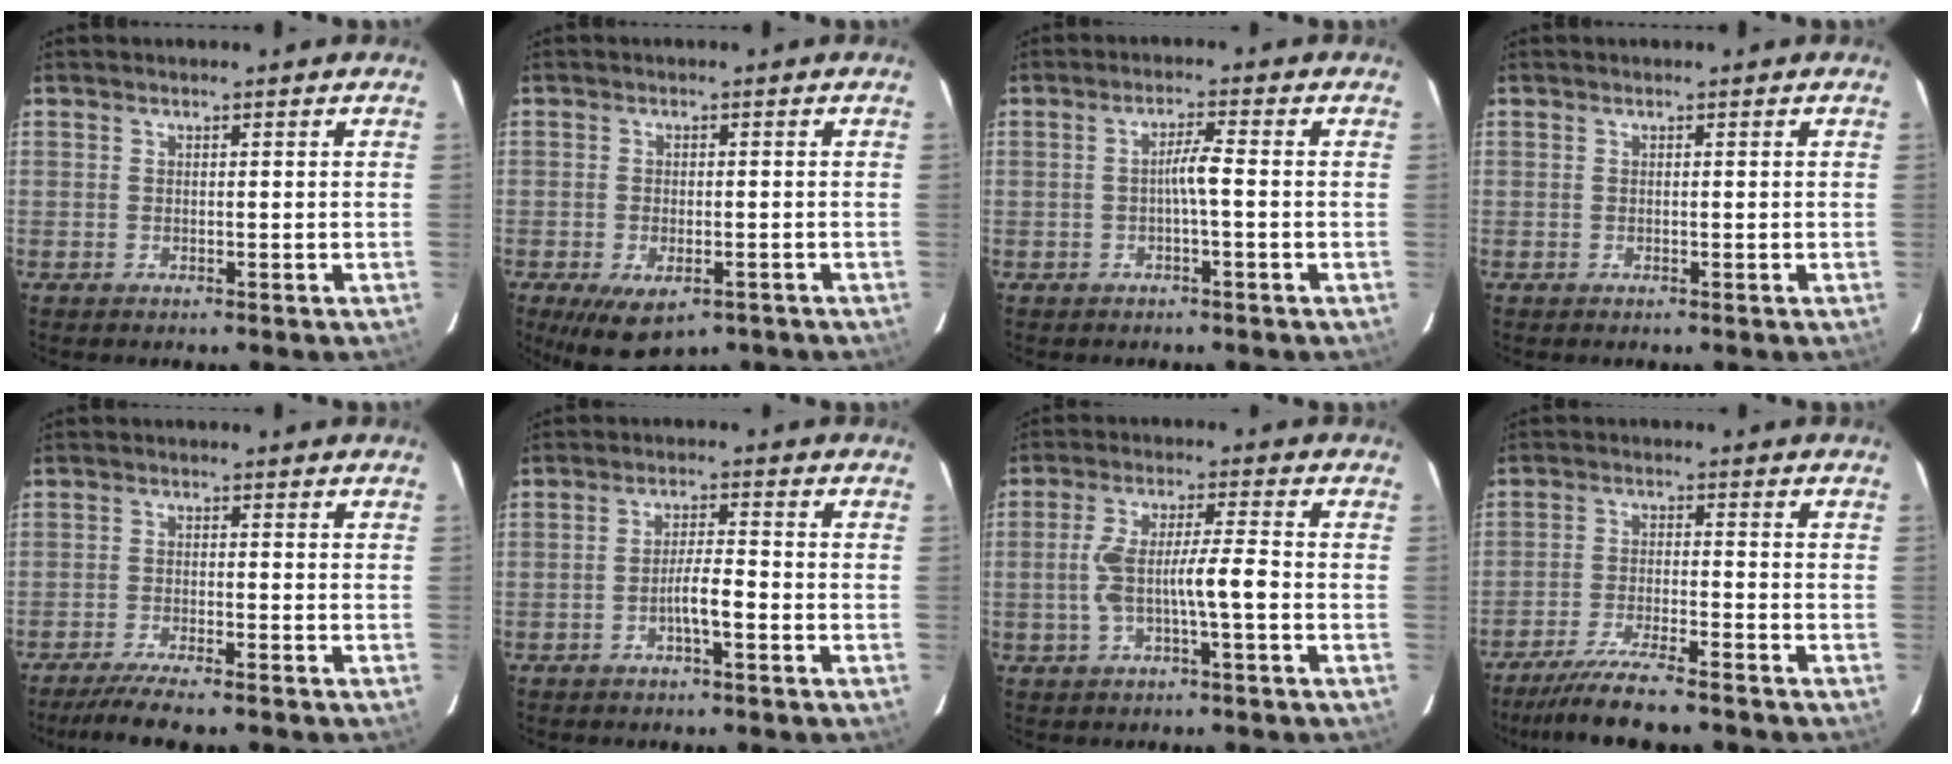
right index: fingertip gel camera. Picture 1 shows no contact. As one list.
[{"total": 8.0, "force": [-5.0, 3.7, 5.0], "torque": [-0.083, -0.011, -0.073]}, {"total": 2.9, "force": [-0.5, -0.1, 2.9], "torque": [-0.049, 0.004, -0.008]}, {"total": 0.0}, {"total": 7.3, "force": [-6.2, 0.2, 3.9], "torque": [-0.059, -0.019, -0.101]}, {"total": 4.0, "force": [-1.7, 0.4, 3.6], "torque": [-0.062, 0.006, -0.031]}, {"total": 7.1, "force": [-1.5, 0.4, 7.0], "torque": [-0.138, 0.015, -0.026]}, {"total": 9.2, "force": [-7.9, 0.1, 4.8], "torque": [-0.078, -0.027, -0.132]}]